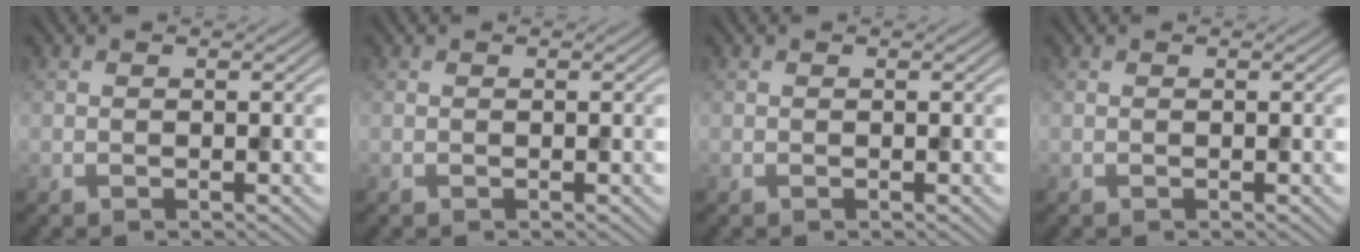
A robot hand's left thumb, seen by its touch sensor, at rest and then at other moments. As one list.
[{"total": 0.0}, {"total": 0.0}, {"total": 0.0}]